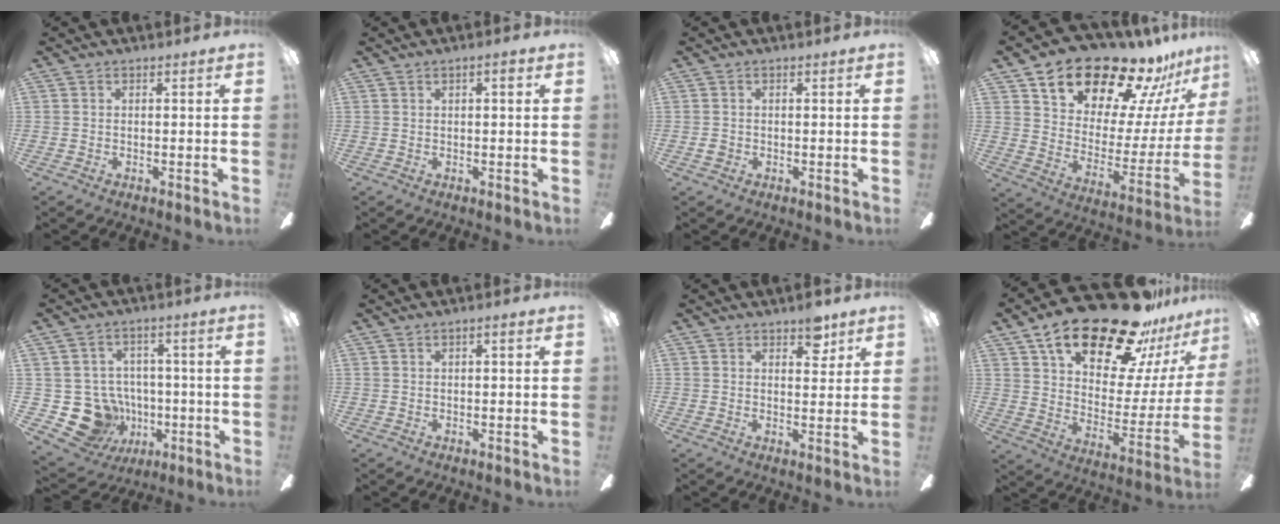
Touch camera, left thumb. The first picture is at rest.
{"total": 1.8, "force": [0.9, 0.4, 1.5], "torque": [-0.023, 0.000, 0.012]}
{"total": 1.2, "force": [-0.1, 1.1, 0.5], "torque": [-0.008, 0.005, -0.004]}
{"total": 21.3, "force": [17.3, 9.1, 8.3], "torque": [-0.131, -0.123, 0.305]}
{"total": 12.8, "force": [-3.6, 11.5, 4.5], "torque": [-0.114, 0.018, -0.052]}
{"total": 1.3, "force": [0.5, 0.2, 1.1], "torque": [-0.023, 0.001, 0.008]}
{"total": 5.6, "force": [4.0, 2.6, 2.8], "torque": [-0.023, -0.015, 0.067]}
{"total": 27.6, "force": [19.1, 11.0, 16.6], "torque": [-0.266, -0.117, 0.330]}